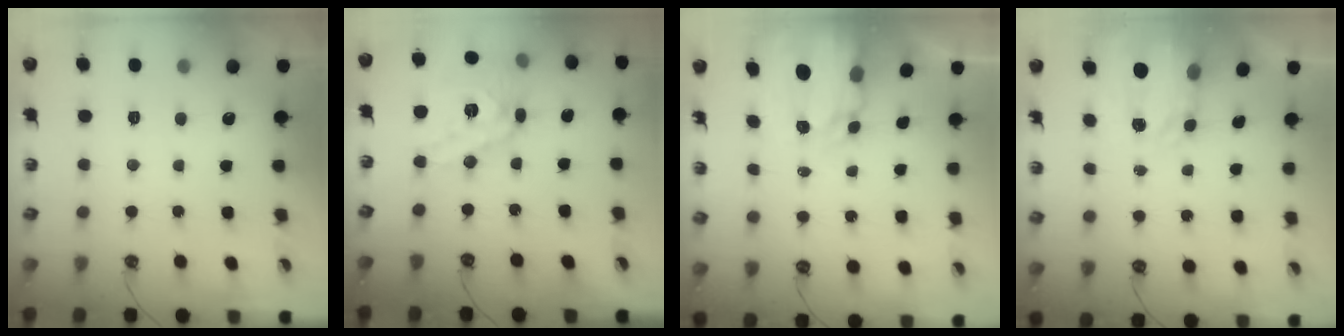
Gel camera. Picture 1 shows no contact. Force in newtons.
{"total": 15.7, "press": 15.4, "slide": 2.9}
{"total": 5.5, "press": 5.5, "slide": 0.5}
{"total": 3.8, "press": 3.8, "slide": 0.5}